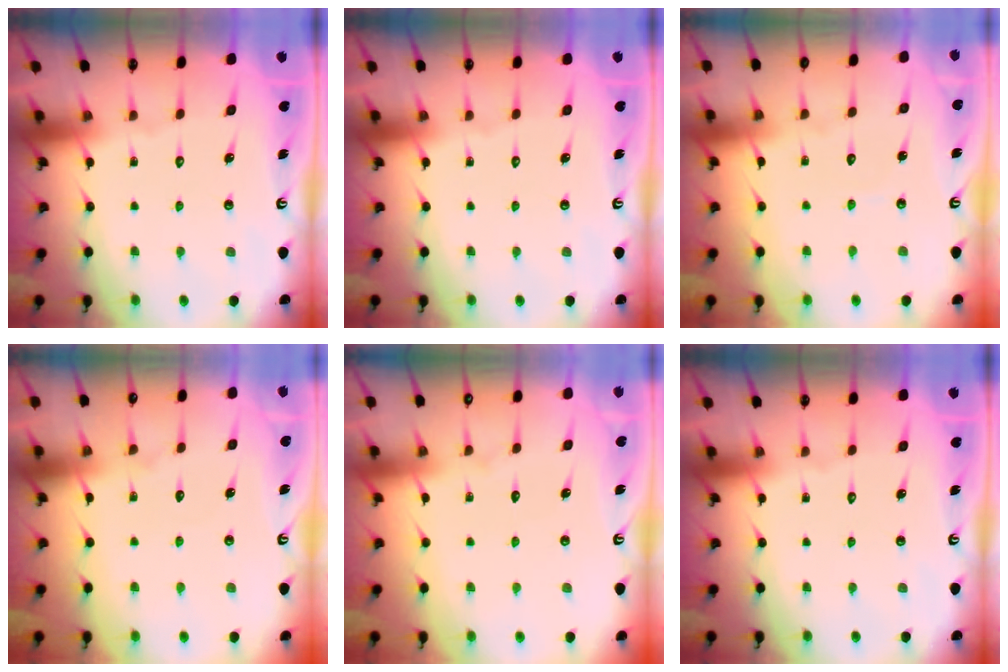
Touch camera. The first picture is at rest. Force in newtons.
{"total": 0.0}
{"total": 2.7, "press": 2.7, "slide": 0.3}
{"total": 4.4, "press": 4.4, "slide": 0.4}
{"total": 3.2, "press": 3.2, "slide": 0.5}
{"total": 0.0}